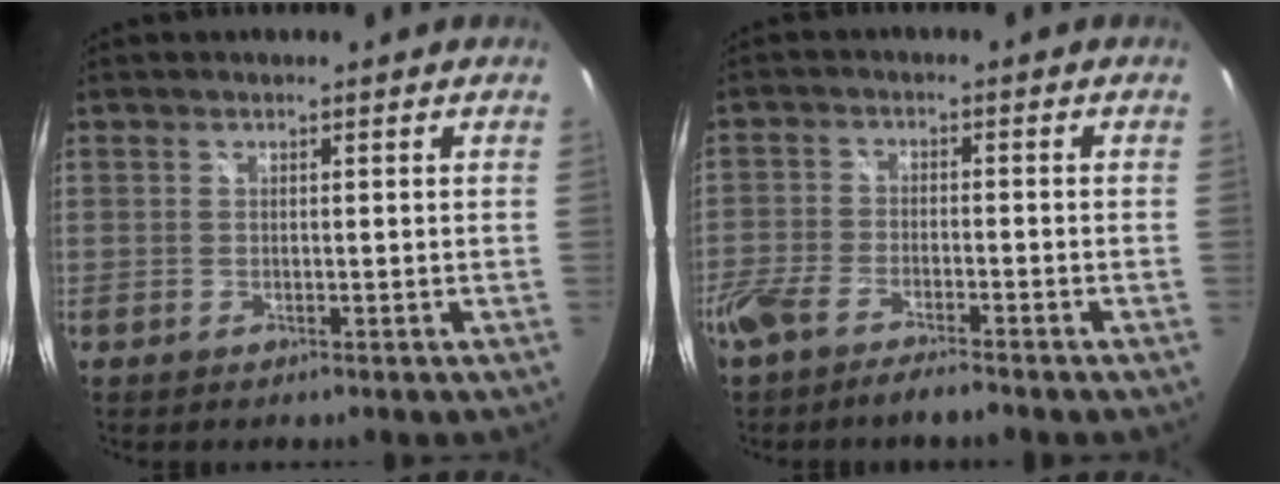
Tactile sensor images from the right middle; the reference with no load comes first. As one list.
[{"total": 7.0, "force": [-5.6, 1.7, 3.9], "torque": [-0.101, -0.017, -0.110]}]